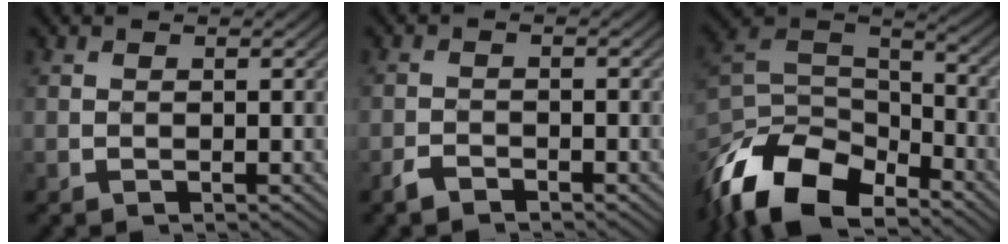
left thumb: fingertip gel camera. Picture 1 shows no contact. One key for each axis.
{"total": 1.9, "fx": -1.6, "fy": 0.6, "fz": 0.8, "tx": -0.016, "ty": 0.000, "tz": -0.036}
{"total": 15.8, "fx": -10.6, "fy": 7.4, "fz": 9.0, "tx": -0.234, "ty": -0.017, "tz": -0.189}